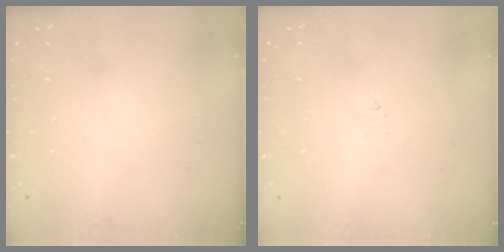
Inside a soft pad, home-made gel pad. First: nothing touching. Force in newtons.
{"total": 2.8, "press": 2.7, "slide": 0.6}